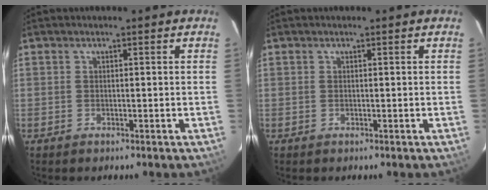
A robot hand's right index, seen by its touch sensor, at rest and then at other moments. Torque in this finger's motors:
{"motor_torque": [-0.01, -0.01, 0.00, 0.01]}